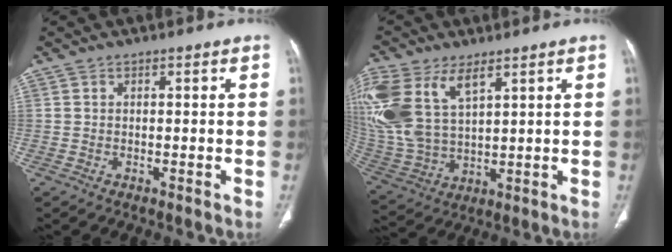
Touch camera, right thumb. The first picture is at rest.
{"total": 19.6, "force": [8.9, 10.7, 13.9], "torque": [-0.329, -0.011, 0.185]}